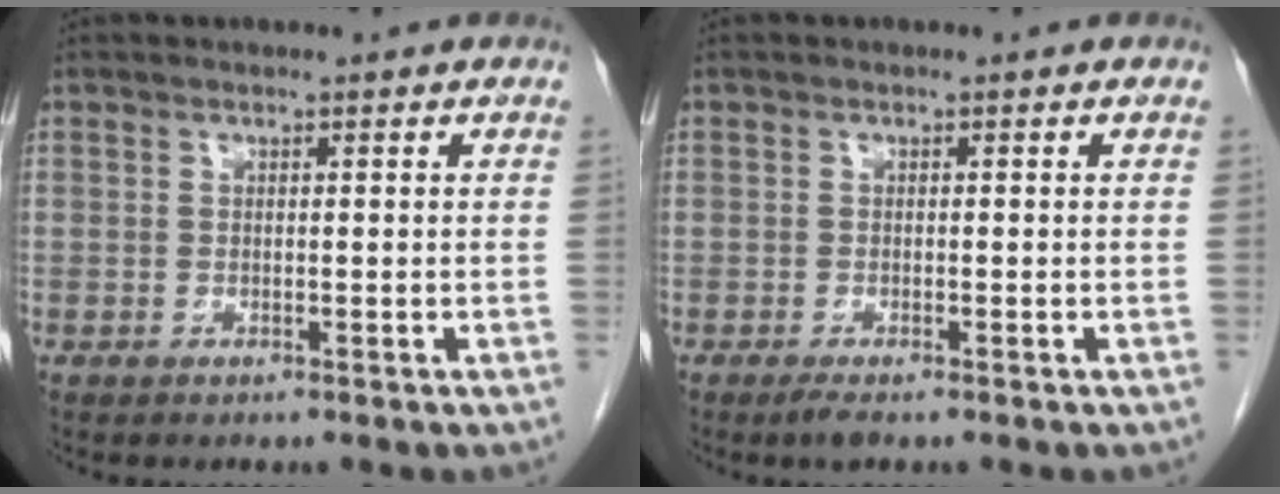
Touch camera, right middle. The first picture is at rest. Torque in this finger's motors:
{"motor_torque": [0.19, 0.03, 0.12, 0.03]}